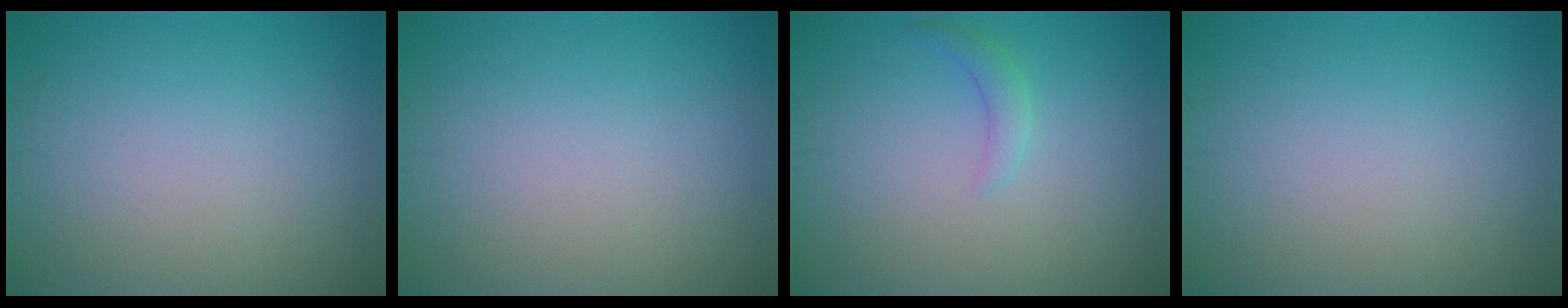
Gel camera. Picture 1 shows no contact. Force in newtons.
{"total": 0.0}
{"total": 1.3, "press": 1.3, "slide": 0.1}
{"total": 0.0}